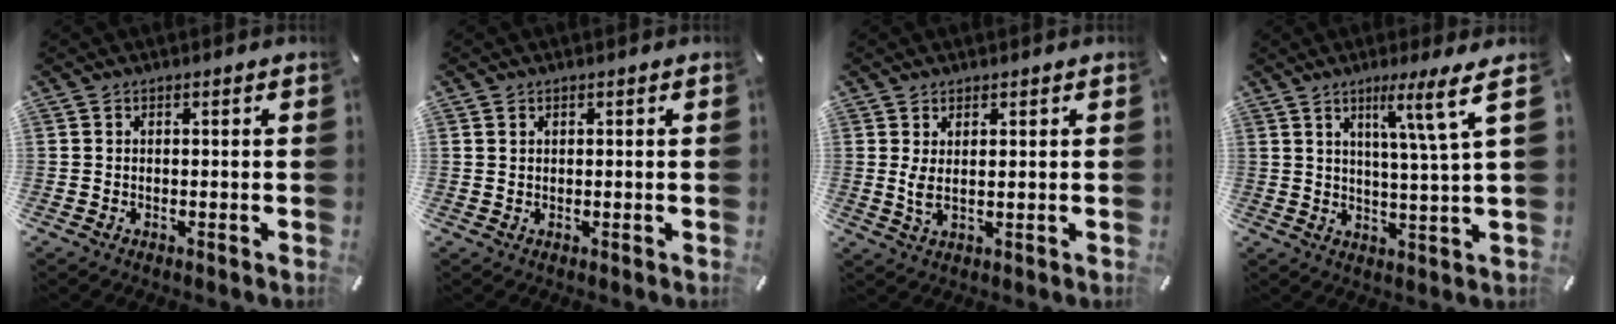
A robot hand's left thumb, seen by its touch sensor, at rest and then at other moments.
{"total": 0.9, "force": [0.4, 0.6, 0.5], "torque": [-0.011, 0.002, 0.008]}
{"total": 3.9, "force": [1.0, 1.2, 3.5], "torque": [-0.088, -0.008, 0.012]}
{"total": 12.2, "force": [5.9, 0.0, 10.7], "torque": [-0.165, -0.028, 0.082]}